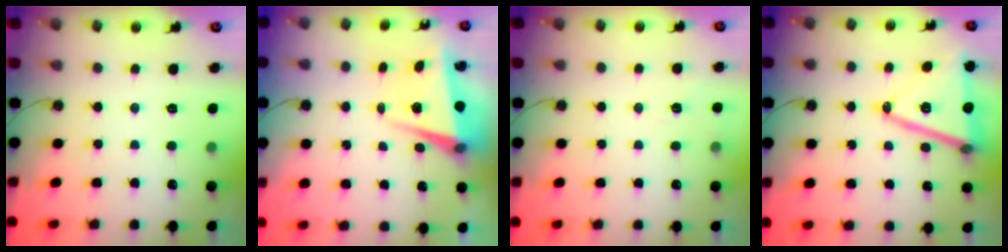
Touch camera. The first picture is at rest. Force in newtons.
{"total": 5.2, "press": 5.0, "slide": 1.4}
{"total": 5.1, "press": 4.9, "slide": 1.4}
{"total": 17.4, "press": 16.9, "slide": 3.8}